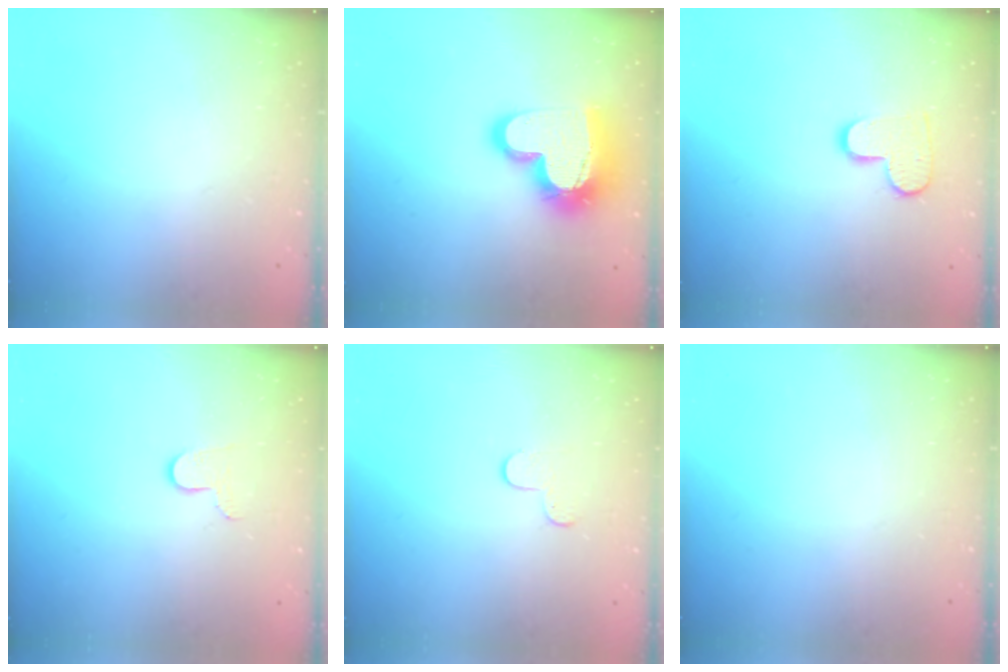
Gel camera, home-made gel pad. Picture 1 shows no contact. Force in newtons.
{"total": 20.6, "press": 20.6, "slide": 1.5}
{"total": 10.4, "press": 10.4, "slide": 0.6}
{"total": 6.0, "press": 6.0, "slide": 0.6}
{"total": 4.2, "press": 4.1, "slide": 0.5}
{"total": 0.0}